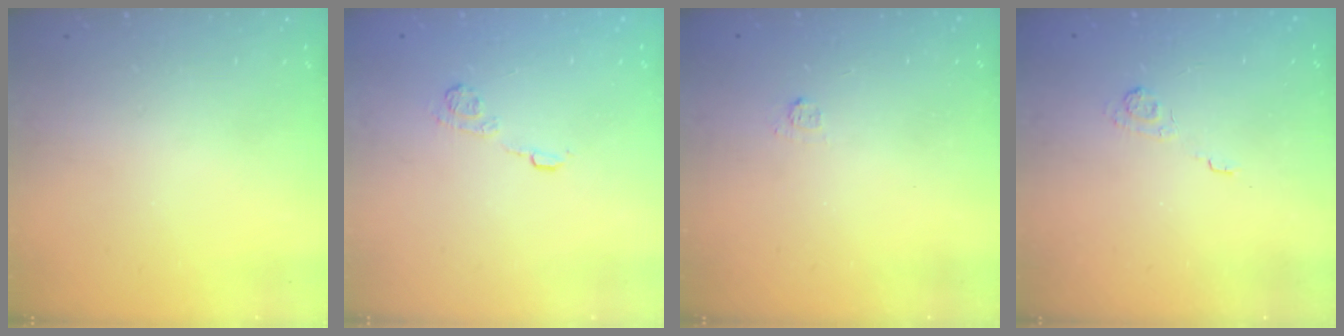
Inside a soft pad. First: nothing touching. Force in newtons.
{"total": 8.5, "press": 8.3, "slide": 1.3}
{"total": 2.2, "press": 2.0, "slide": 0.9}
{"total": 2.0, "press": 1.5, "slide": 1.3}